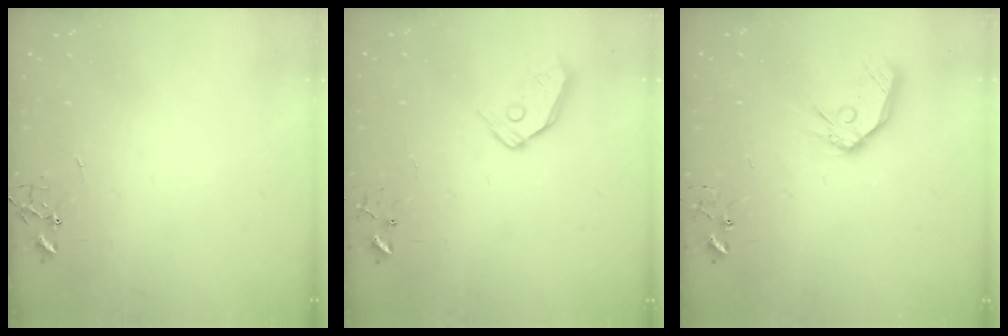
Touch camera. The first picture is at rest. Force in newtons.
{"total": 8.3, "press": 8.2, "slide": 0.7}
{"total": 13.0, "press": 12.9, "slide": 1.6}